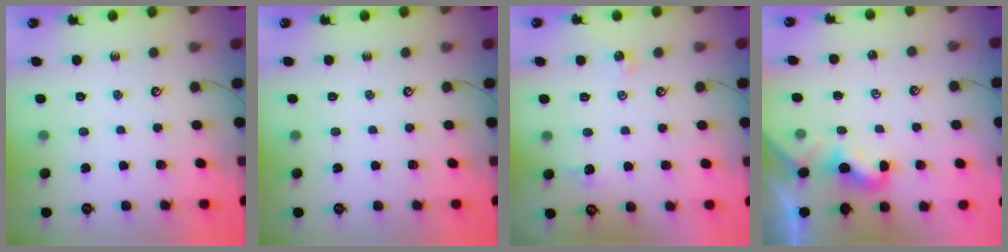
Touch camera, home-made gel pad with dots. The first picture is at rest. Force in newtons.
{"total": 0.0}
{"total": 2.4, "press": 2.4, "slide": 0.5}
{"total": 0.5, "press": 0.4, "slide": 0.4}